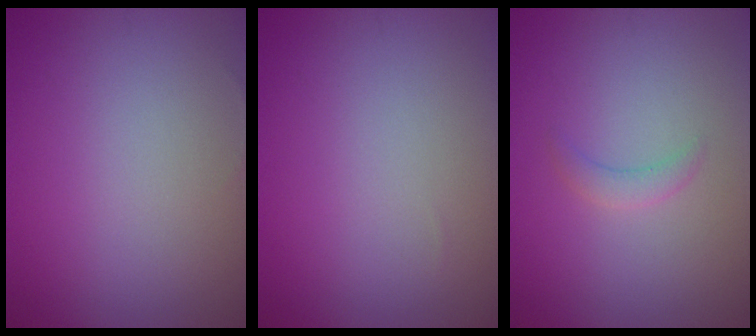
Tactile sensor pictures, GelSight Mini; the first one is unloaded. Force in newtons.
{"total": 0.0}
{"total": 1.2, "press": 1.2, "slide": 0.2}